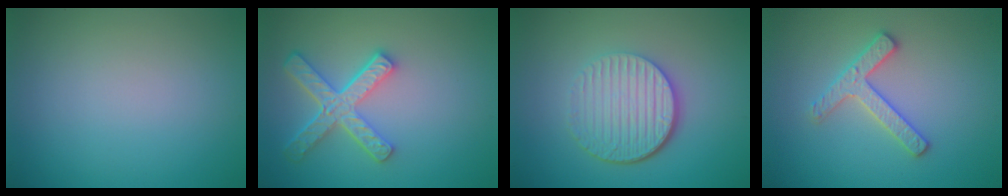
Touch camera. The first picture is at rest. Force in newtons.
{"total": 5.1, "press": 3.8, "slide": 3.3}
{"total": 5.5, "press": 4.0, "slide": 3.9}
{"total": 2.5, "press": 2.5, "slide": 0.4}